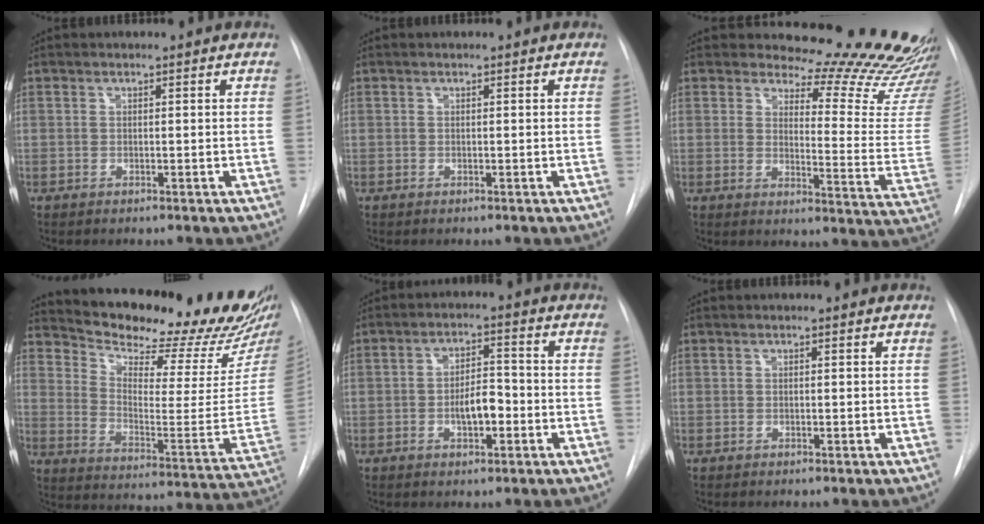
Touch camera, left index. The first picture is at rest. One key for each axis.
{"total": 0.0}
{"total": 22.2, "fx": 20.8, "fy": 4.2, "fz": 6.6, "tx": -0.062, "ty": -0.154, "tz": 0.218}
{"total": 24.5, "fx": 22.2, "fy": 2.5, "fz": 10.0, "tx": -0.155, "ty": -0.104, "tz": 0.288}
{"total": 5.3, "fx": -2.0, "fy": 2.1, "fz": 4.4, "tx": -0.075, "ty": 0.005, "tz": -0.033}
{"total": 0.0}